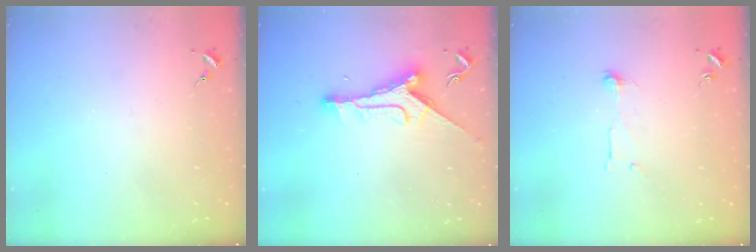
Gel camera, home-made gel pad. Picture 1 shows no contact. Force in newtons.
{"total": 9.8, "press": 9.8, "slide": 0.1}
{"total": 3.6, "press": 3.6, "slide": 0.3}